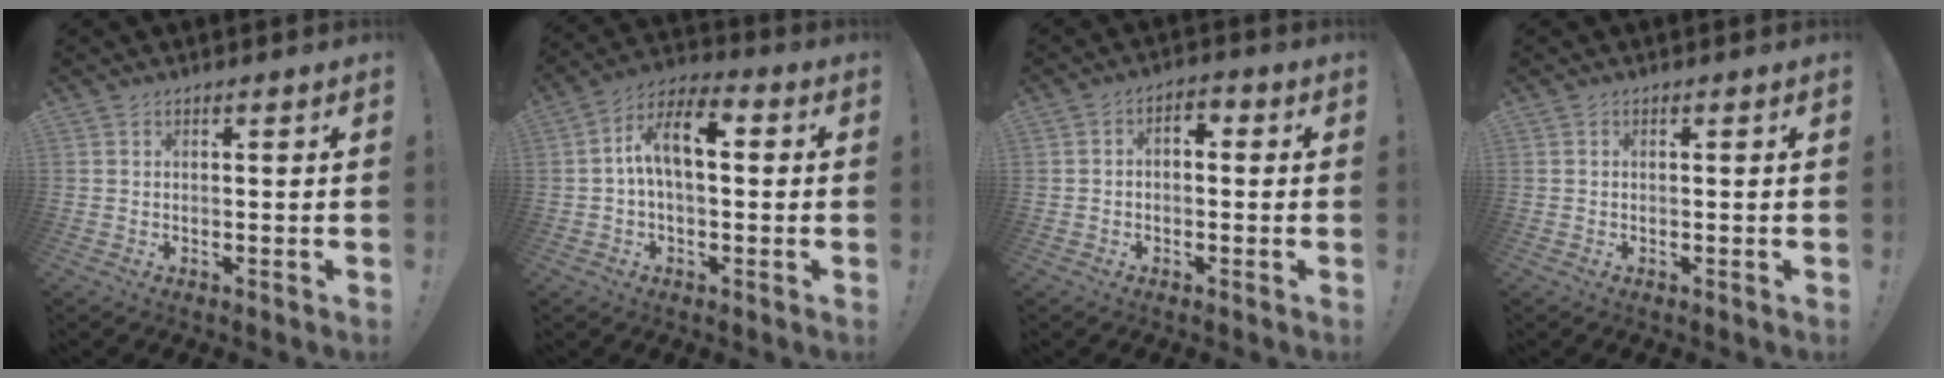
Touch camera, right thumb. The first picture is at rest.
{"total": 11.1, "force": [1.7, 5.7, 9.3], "torque": [-0.159, 0.011, 0.032]}
{"total": 3.2, "force": [-1.8, 1.9, 1.9], "torque": [-0.021, 0.008, -0.034]}
{"total": 0.0}